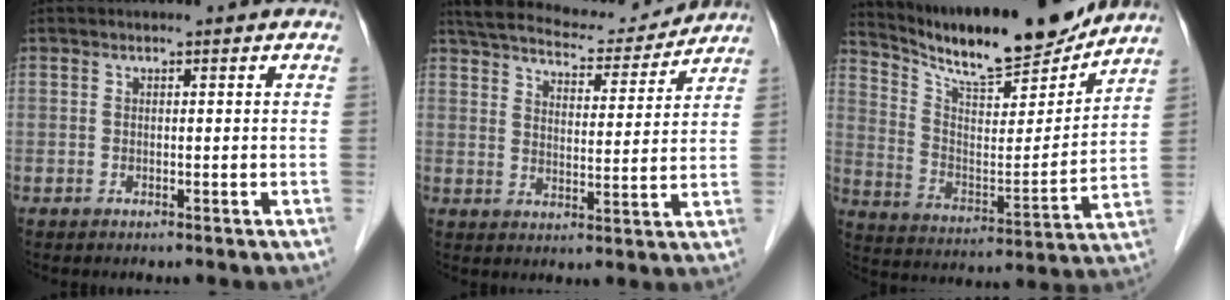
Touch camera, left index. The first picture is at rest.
{"total": 16.1, "force": [14.8, 3.5, 5.4], "torque": [-0.091, 0.020, 0.215]}
{"total": 17.9, "force": [16.3, 2.2, 6.9], "torque": [-0.128, -0.024, 0.263]}